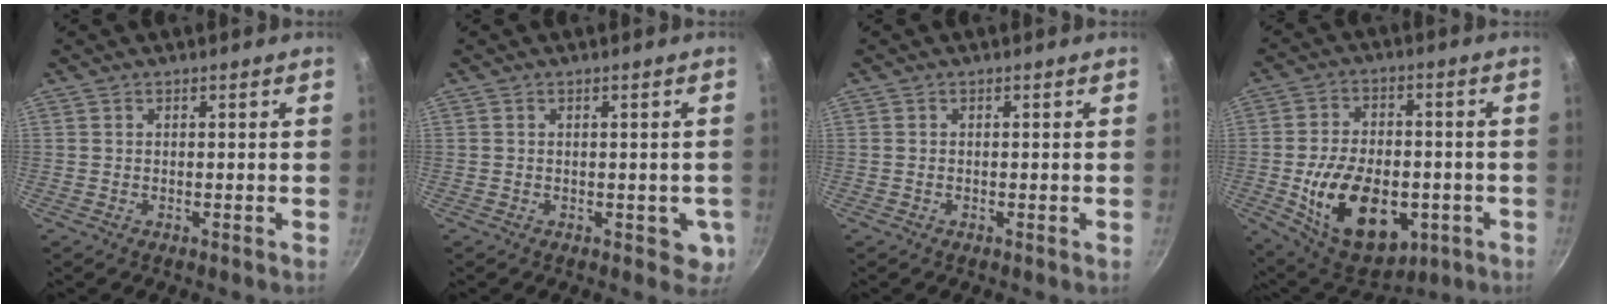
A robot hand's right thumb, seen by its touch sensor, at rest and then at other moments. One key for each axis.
{"total": 3.4, "fx": -0.4, "fy": 2.3, "fz": 2.5, "tx": -0.016, "ty": -0.003, "tz": -0.003}
{"total": 0.0}
{"total": 20.5, "fx": -4.9, "fy": 12.8, "fz": 15.3, "tx": -0.231, "ty": 0.011, "tz": -0.061}